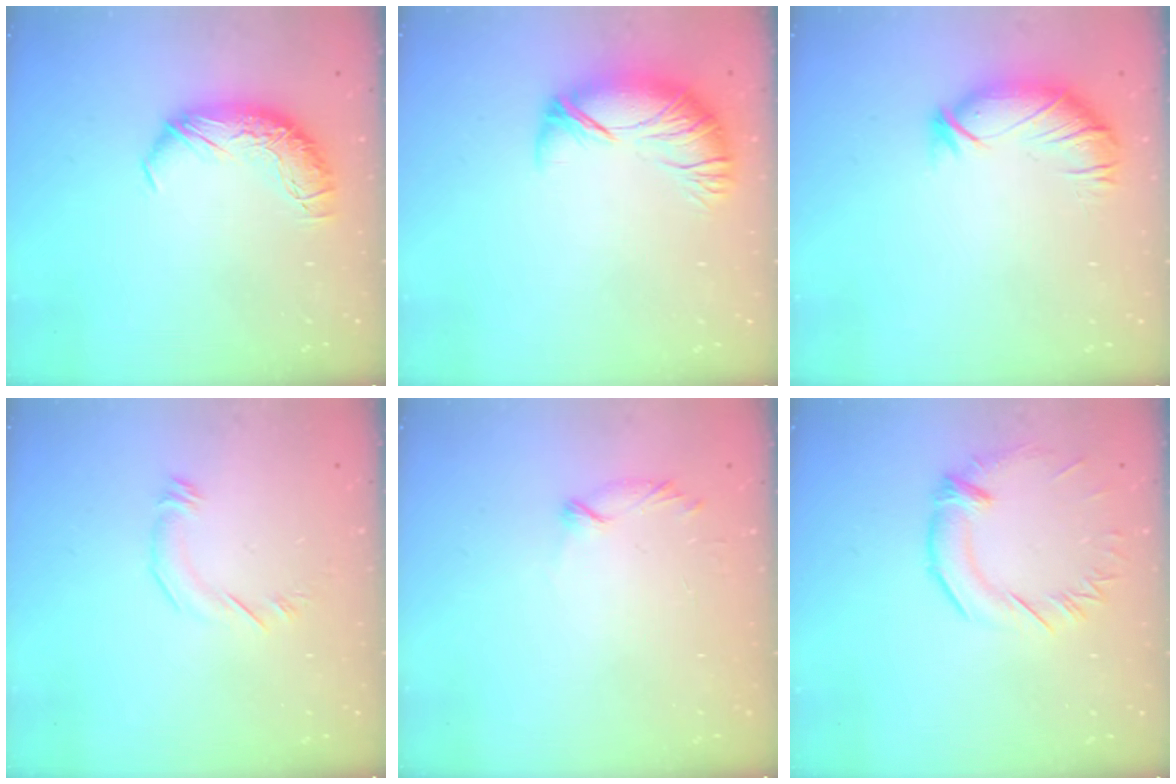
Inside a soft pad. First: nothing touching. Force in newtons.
{"total": 2.5, "press": 1.6, "slide": 1.9}
{"total": 2.8, "press": 2.3, "slide": 1.6}
{"total": 5.8, "press": 5.8, "slide": 0.4}
{"total": 6.1, "press": 6.1, "slide": 1.0}
{"total": 1.4, "press": 0.7, "slide": 1.2}